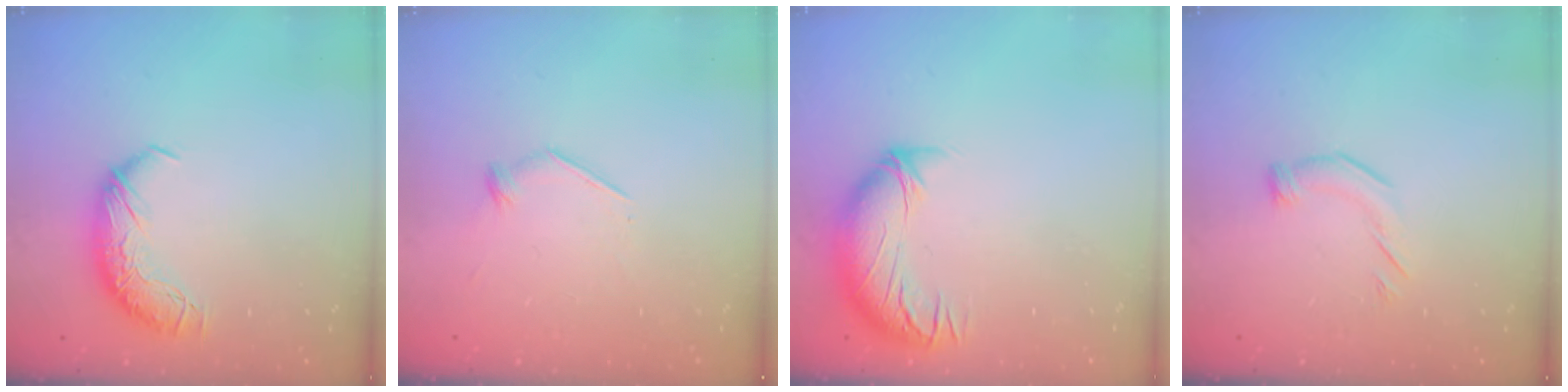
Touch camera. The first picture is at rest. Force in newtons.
{"total": 7.0, "press": 6.9, "slide": 0.7}
{"total": 3.2, "press": 2.5, "slide": 2.0}
{"total": 4.1, "press": 4.1, "slide": 0.7}